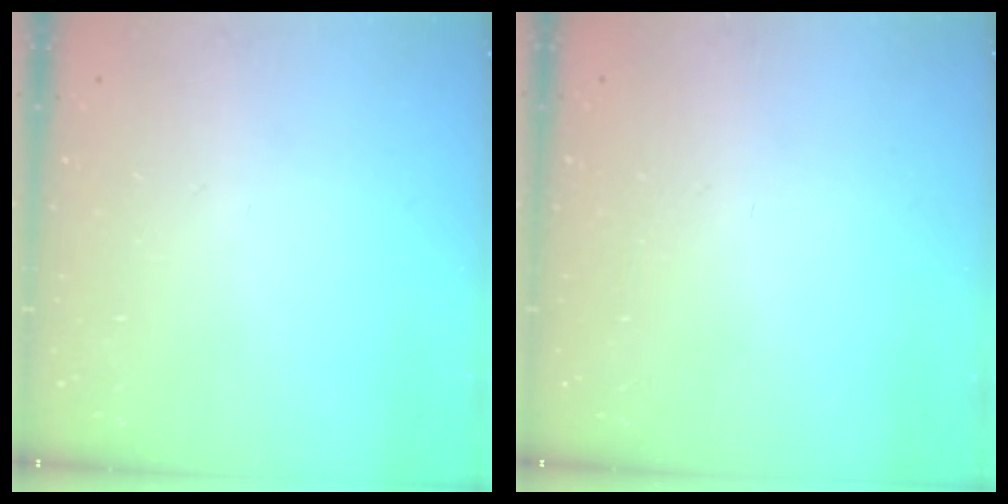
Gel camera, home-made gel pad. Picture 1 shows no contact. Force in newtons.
{"total": 0.9, "press": 0.9, "slide": 0.1}